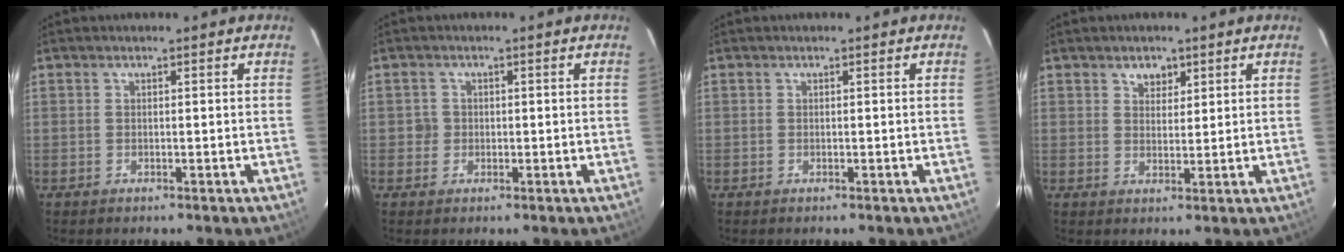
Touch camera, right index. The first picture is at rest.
{"total": 1.8, "force": [-0.3, 1.8, 0.0], "torque": [0.002, 0.006, -0.005]}
{"total": 0.0}
{"total": 2.8, "force": [1.8, 2.0, 0.9], "torque": [-0.007, 0.003, 0.030]}